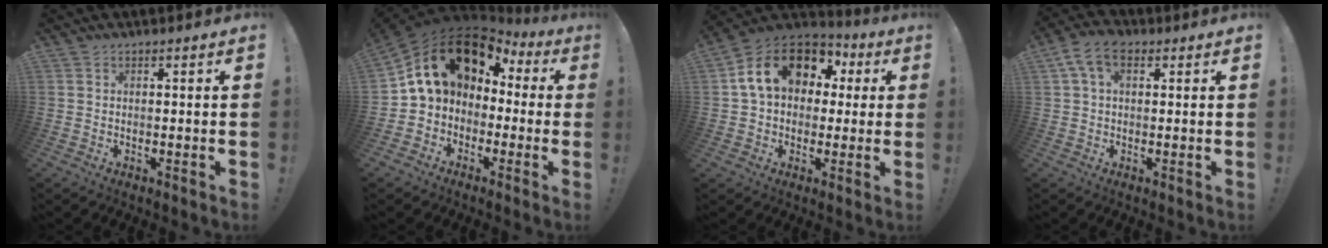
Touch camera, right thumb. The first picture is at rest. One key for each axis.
{"total": 16.2, "fx": 5.7, "fy": 11.4, "fz": 9.9, "tx": -0.163, "ty": -0.016, "tz": 0.112}
{"total": 17.7, "fx": 5.7, "fy": 12.4, "fz": 11.3, "tx": -0.180, "ty": 0.002, "tz": 0.105}
{"total": 7.3, "fx": 2.5, "fy": 4.5, "fz": 5.2, "tx": -0.093, "ty": 0.007, "tz": 0.051}